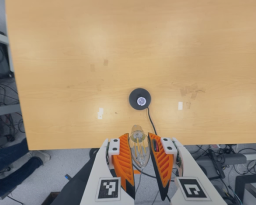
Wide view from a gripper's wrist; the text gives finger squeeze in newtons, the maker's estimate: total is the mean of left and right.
{"total": 13.8, "left": 14.7, "right": 12.9}